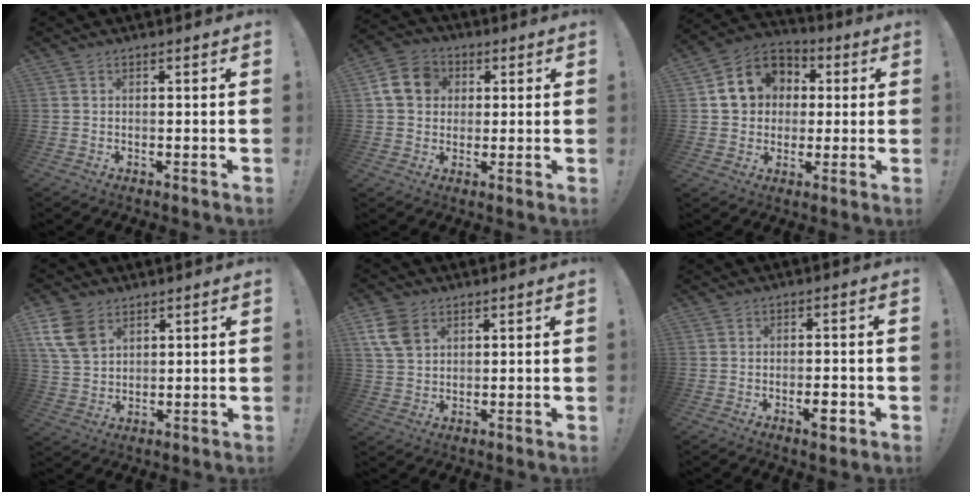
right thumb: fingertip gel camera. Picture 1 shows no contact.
{"total": 11.4, "force": [2.7, 9.7, 5.3], "torque": [-0.091, 0.008, 0.058]}
{"total": 13.0, "force": [2.6, 11.5, 5.5], "torque": [-0.075, 0.006, 0.060]}
{"total": 10.6, "force": [5.9, 6.9, 5.4], "torque": [-0.110, -0.016, 0.121]}
{"total": 8.8, "force": [4.2, 6.0, 4.7], "torque": [-0.098, -0.007, 0.084]}
{"total": 3.9, "force": [-1.8, 1.1, 3.3], "torque": [-0.044, 0.004, -0.030]}